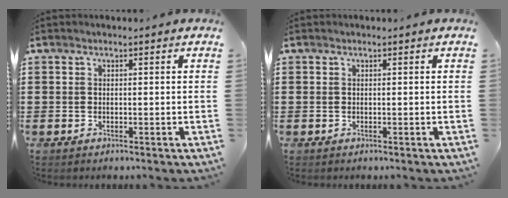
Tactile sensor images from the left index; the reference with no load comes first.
{"total": 0.0}